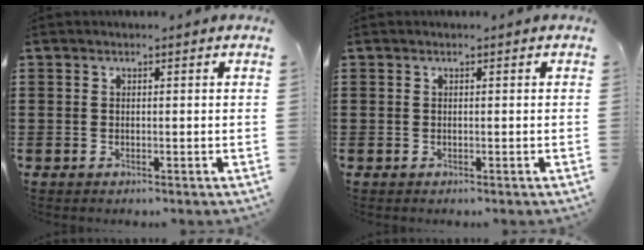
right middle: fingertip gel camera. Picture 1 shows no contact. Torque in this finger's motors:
{"motor_torque": [-0.05, 0.00, 0.00, 0.00]}